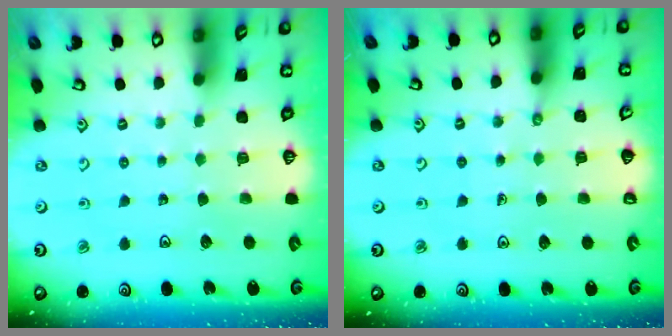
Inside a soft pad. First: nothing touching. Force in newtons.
{"total": 1.7, "press": 1.7, "slide": 0.2}